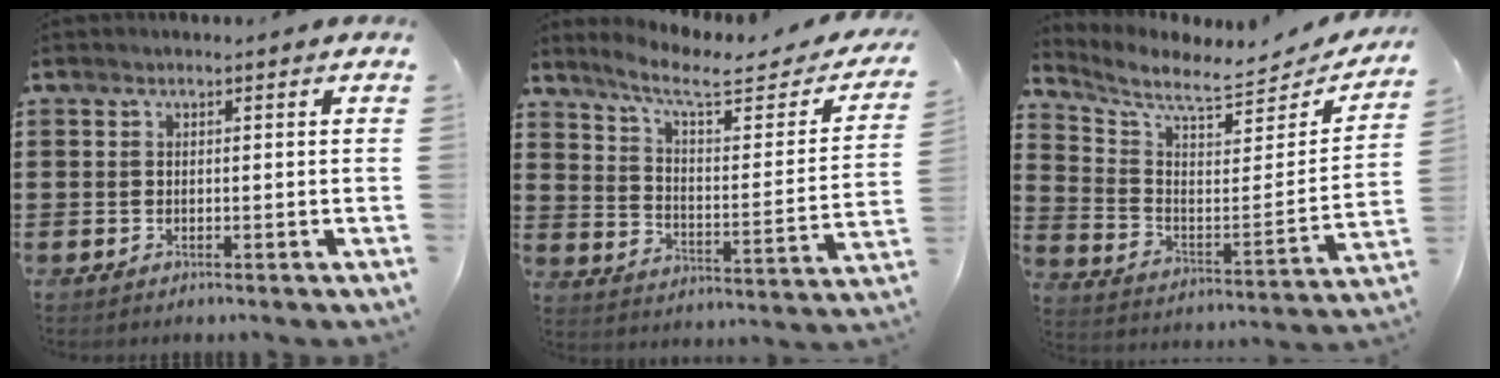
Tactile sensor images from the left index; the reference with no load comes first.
{"total": 8.2, "force": [6.3, 1.2, 5.1], "torque": [-0.118, -0.037, 0.103]}
{"total": 6.9, "force": [6.0, 1.1, 3.2], "torque": [-0.092, -0.048, 0.099]}